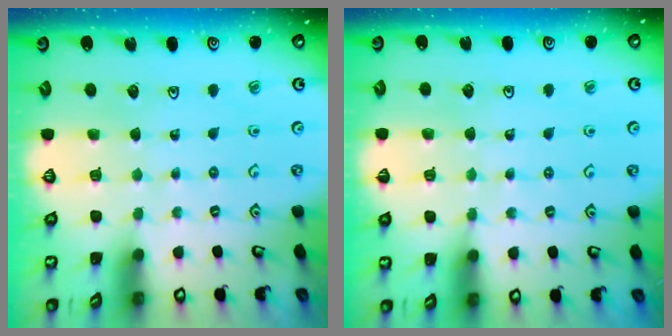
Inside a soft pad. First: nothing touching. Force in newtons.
{"total": 3.0, "press": 2.9, "slide": 0.6}